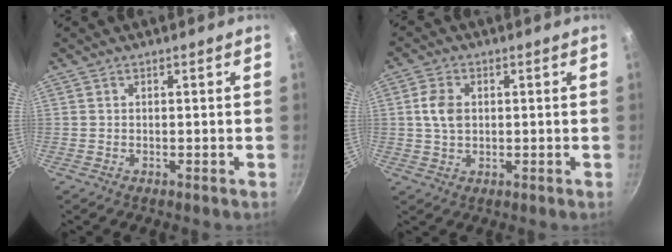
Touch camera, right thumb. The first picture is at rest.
{"total": 5.1, "force": [0.7, 3.6, 3.6], "torque": [-0.060, 0.004, 0.011]}